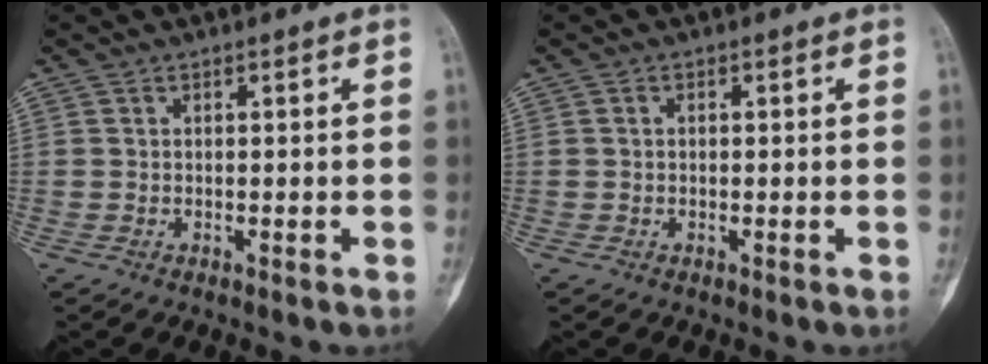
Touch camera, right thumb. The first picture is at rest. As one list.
[{"total": 0.7, "force": [0.1, 0.4, 0.5], "torque": [-0.011, 0.002, 0.002]}]